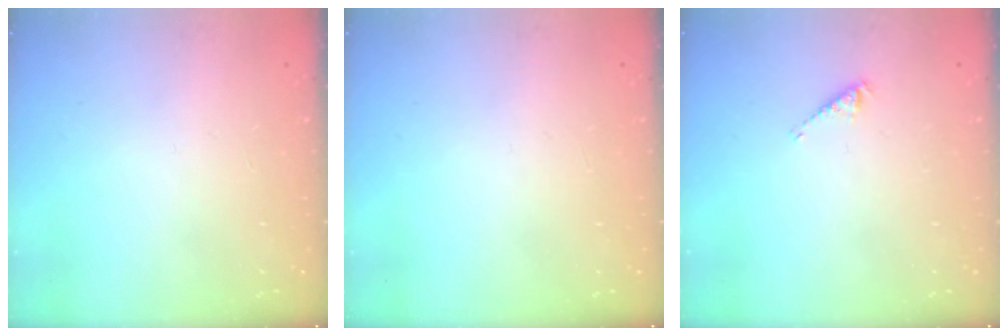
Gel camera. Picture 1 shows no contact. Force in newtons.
{"total": 0.0}
{"total": 2.9, "press": 2.9, "slide": 0.5}